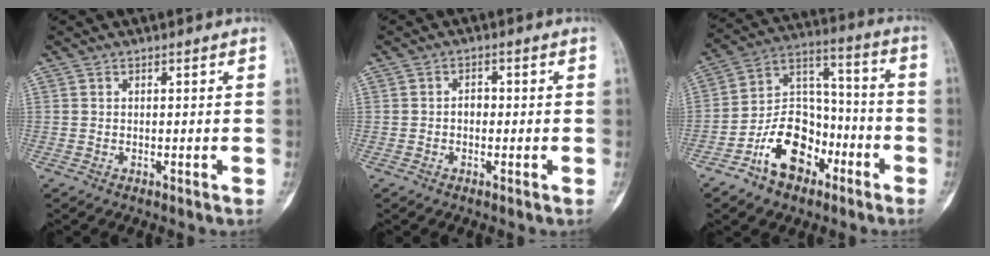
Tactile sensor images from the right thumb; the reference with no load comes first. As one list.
[{"total": 1.7, "force": [-0.3, 1.3, 1.1], "torque": [-0.004, 0.008, -0.010]}, {"total": 14.7, "force": [-7.5, 9.9, 8.0], "torque": [-0.099, 0.078, -0.135]}]